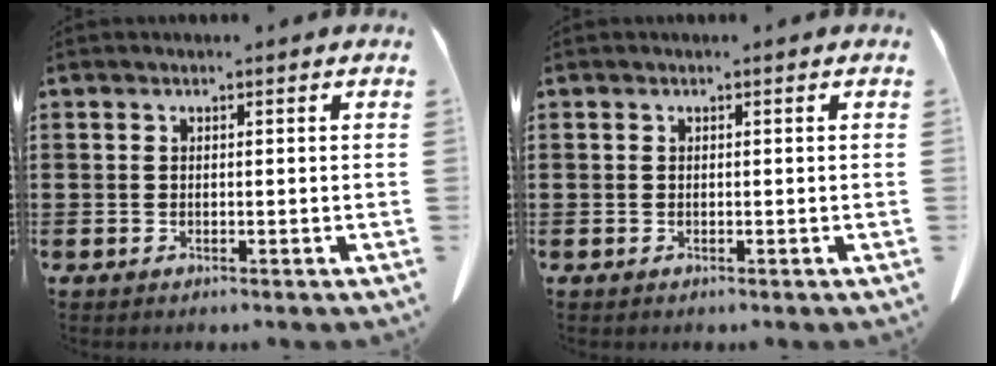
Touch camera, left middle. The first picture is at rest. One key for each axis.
{"total": 0.0}